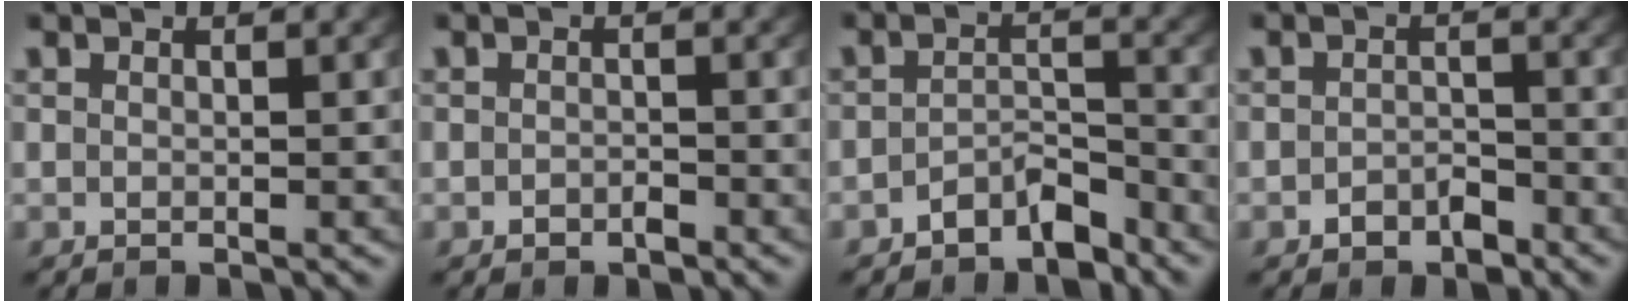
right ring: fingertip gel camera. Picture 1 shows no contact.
{"total": 0.9, "force": [-0.8, 0.3, 0.2], "torque": [-0.007, -0.008, -0.007]}
{"total": 4.2, "force": [-3.5, 1.7, 1.5], "torque": [-0.013, -0.005, -0.059]}
{"total": 2.1, "force": [-1.6, 1.0, 0.7], "torque": [-0.006, -0.006, -0.023]}